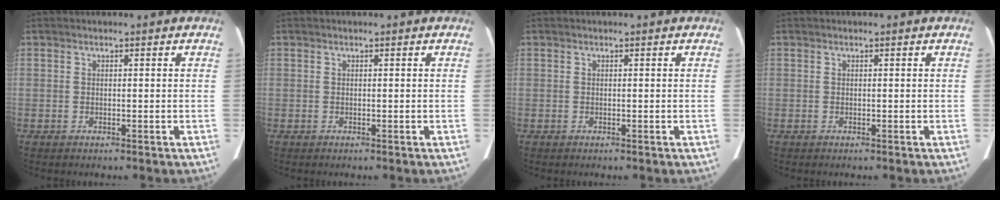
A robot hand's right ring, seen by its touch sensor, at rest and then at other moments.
{"total": 0.0}
{"total": 0.0}
{"total": 0.0}